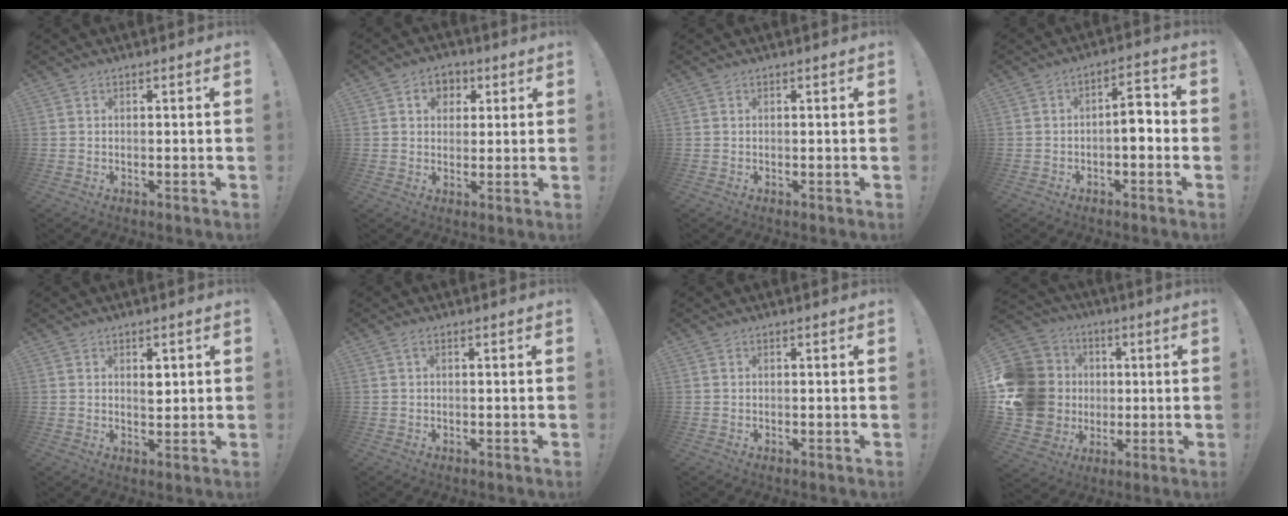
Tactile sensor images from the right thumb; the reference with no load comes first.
{"total": 6.2, "force": [1.9, 5.3, 2.7], "torque": [-0.030, -0.003, 0.034]}
{"total": 0.0}
{"total": 6.8, "force": [-1.4, 3.2, 5.8], "torque": [-0.082, 0.016, -0.026]}
{"total": 2.9, "force": [1.3, 1.8, 1.9], "torque": [-0.012, -0.008, 0.016]}
{"total": 1.0, "force": [0.1, 0.2, 1.0], "torque": [-0.024, 0.003, 0.002]}
{"total": 0.0}
{"total": 19.1, "force": [0.2, 16.8, 9.1], "torque": [-0.182, 0.006, 0.038]}